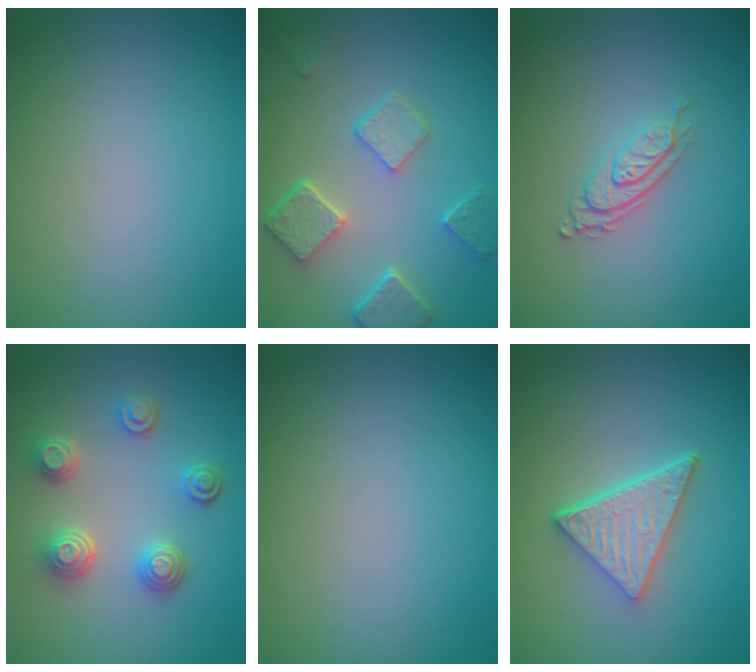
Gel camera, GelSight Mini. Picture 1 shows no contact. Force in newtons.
{"total": 4.9, "press": 4.0, "slide": 2.9}
{"total": 2.8, "press": 2.0, "slide": 2.0}
{"total": 4.1, "press": 3.4, "slide": 2.3}
{"total": 0.0}
{"total": 5.1, "press": 3.8, "slide": 3.4}